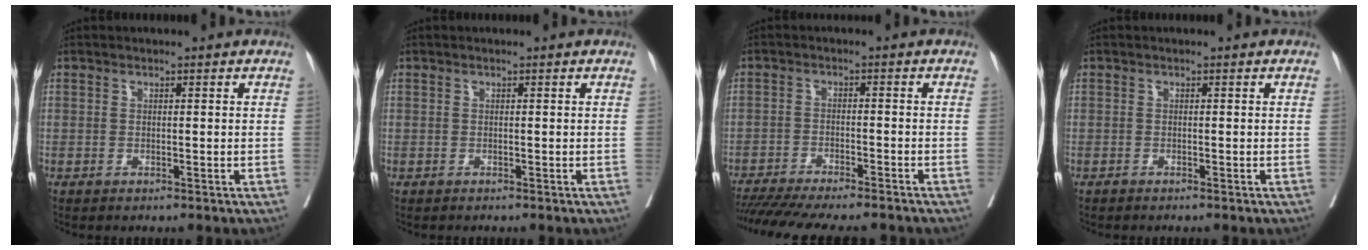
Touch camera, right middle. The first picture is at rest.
{"total": 0.0}
{"total": 17.5, "force": [-15.5, 2.3, 7.8], "torque": [-0.153, -0.033, -0.219]}
{"total": 0.0}